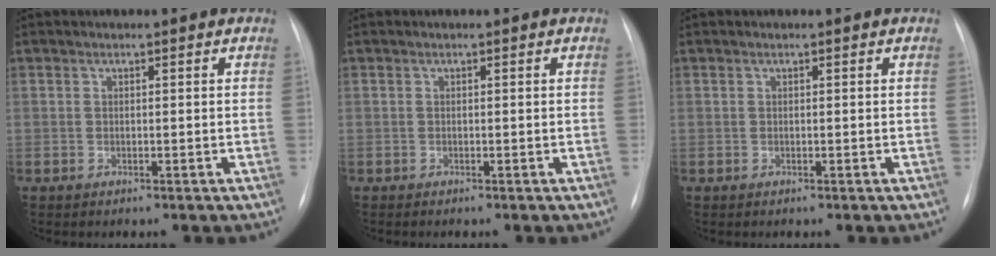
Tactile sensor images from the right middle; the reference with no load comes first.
{"total": 0.0}
{"total": 0.0}